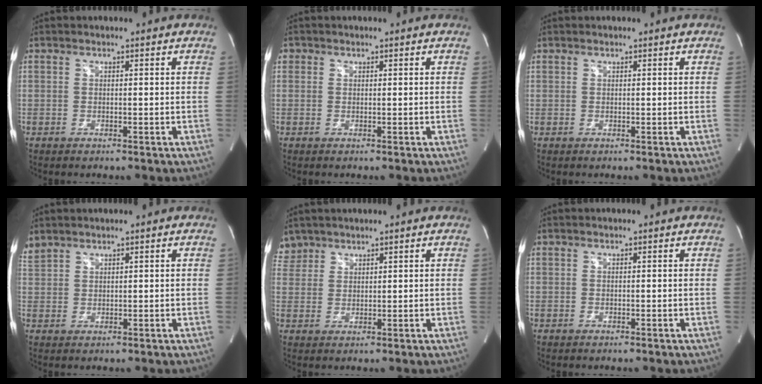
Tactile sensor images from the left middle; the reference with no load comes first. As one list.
[{"total": 0.8, "force": [0.3, 0.7, 0.1], "torque": [0.006, 0.003, 0.003]}, {"total": 0.0}, {"total": 2.7, "force": [2.6, 0.9, 0.5], "torque": [-0.025, 0.020, 0.060]}, {"total": 3.4, "force": [2.9, 1.7, -0.4], "torque": [0.012, 0.010, 0.060]}, {"total": 0.0}]